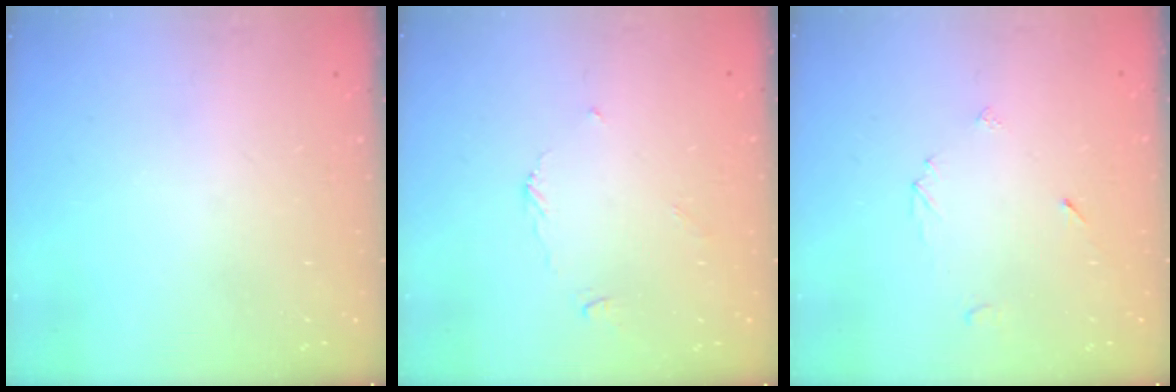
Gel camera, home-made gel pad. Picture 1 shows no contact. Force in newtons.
{"total": 2.7, "press": 2.7, "slide": 0.3}
{"total": 2.3, "press": 2.3, "slide": 0.2}